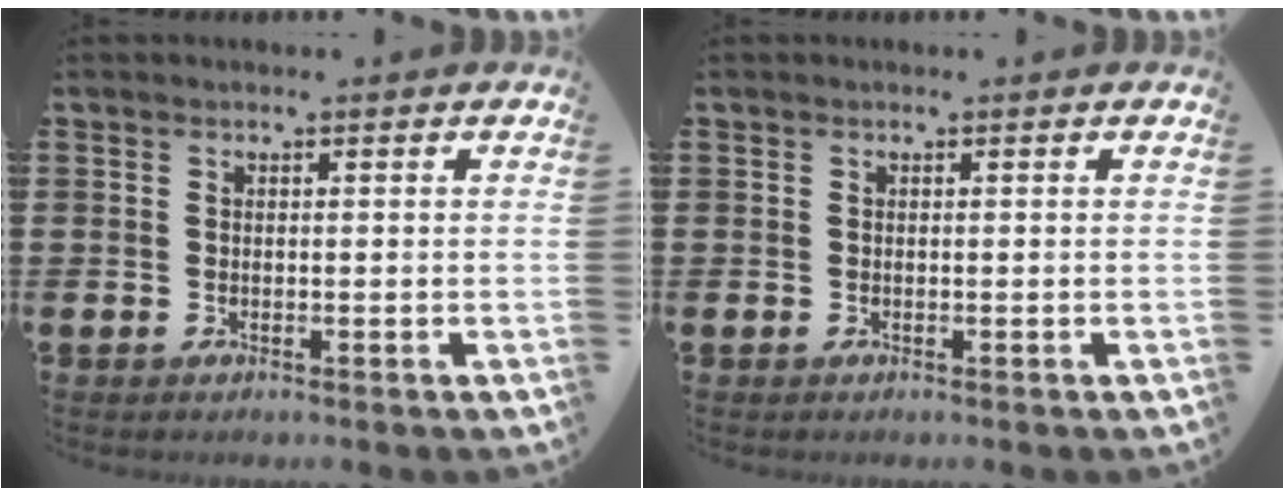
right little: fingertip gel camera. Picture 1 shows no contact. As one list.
[{"total": 0.0}]